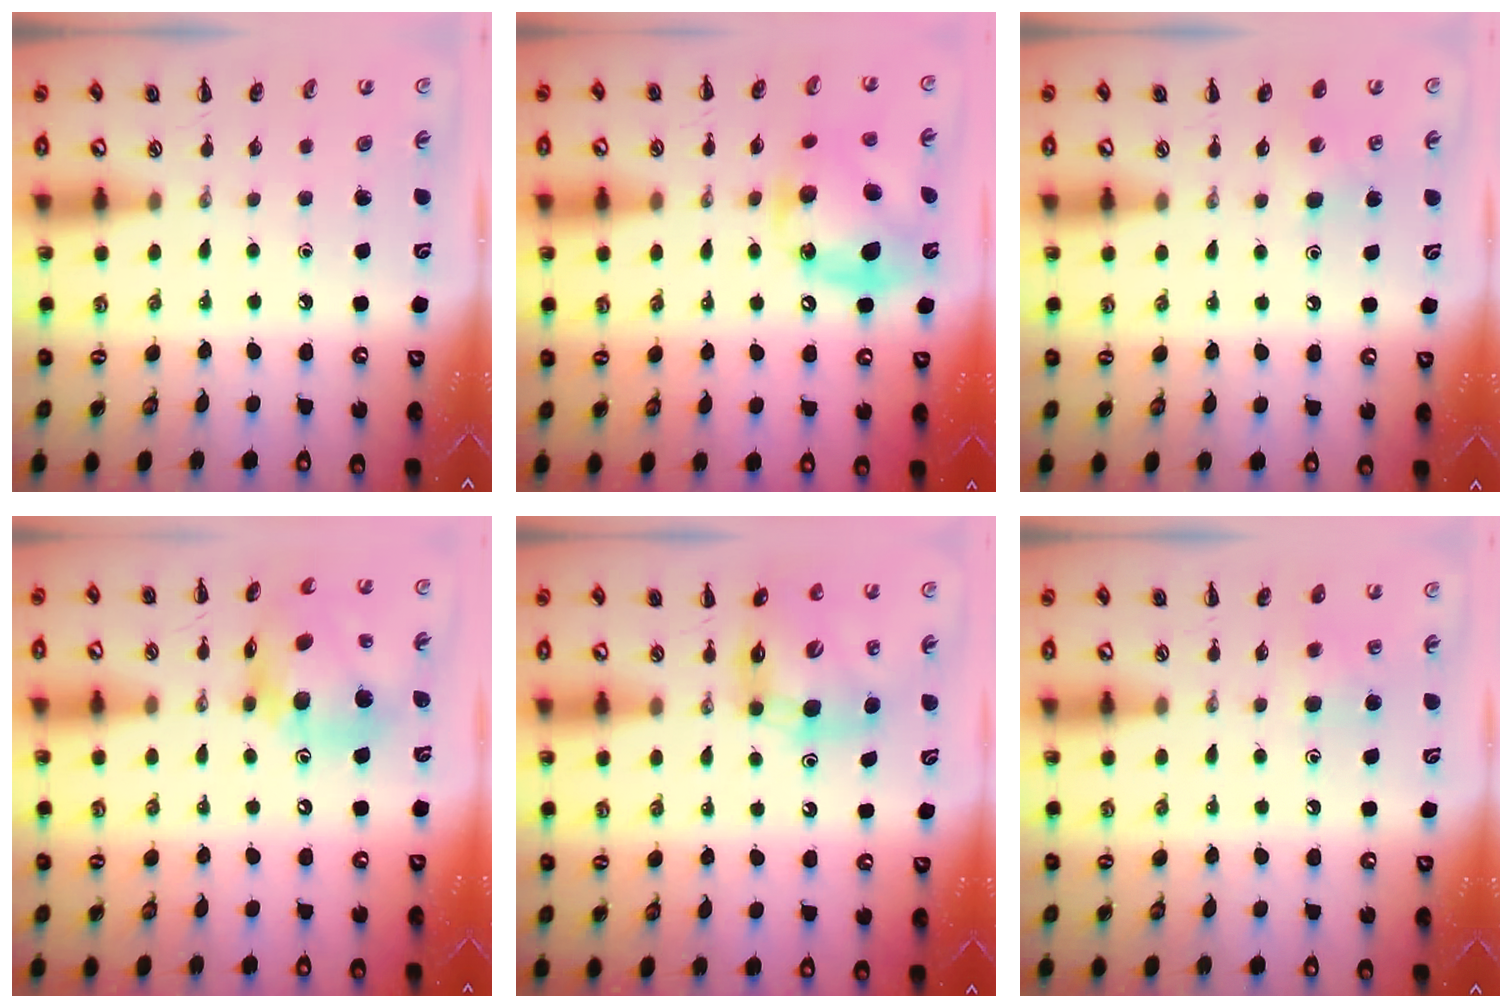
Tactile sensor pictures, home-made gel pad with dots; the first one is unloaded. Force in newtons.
{"total": 15.9, "press": 15.8, "slide": 1.0}
{"total": 5.4, "press": 5.2, "slide": 1.5}
{"total": 14.8, "press": 14.1, "slide": 4.3}
{"total": 9.3, "press": 9.0, "slide": 2.2}
{"total": 4.1, "press": 3.8, "slide": 1.5}